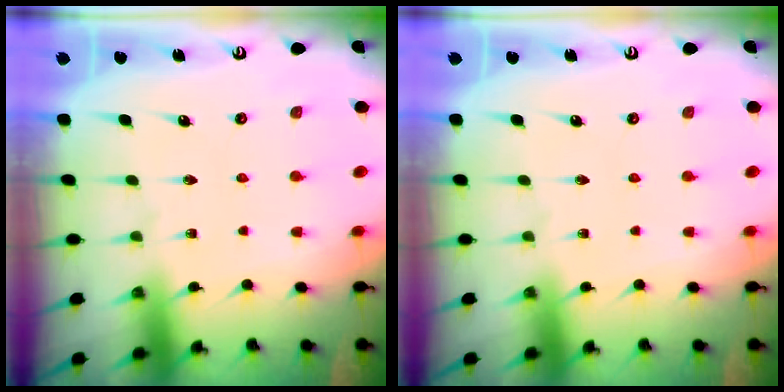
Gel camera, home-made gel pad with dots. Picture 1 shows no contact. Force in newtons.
{"total": 0.0}